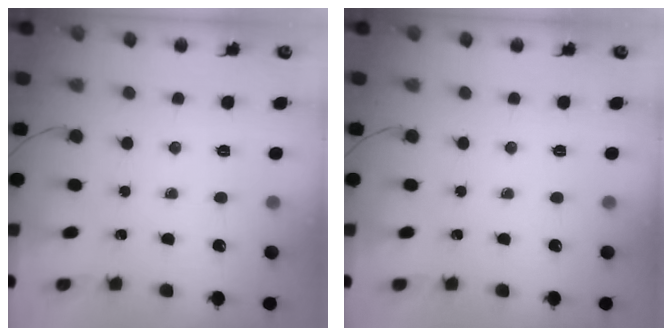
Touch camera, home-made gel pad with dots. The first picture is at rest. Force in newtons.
{"total": 0.0}